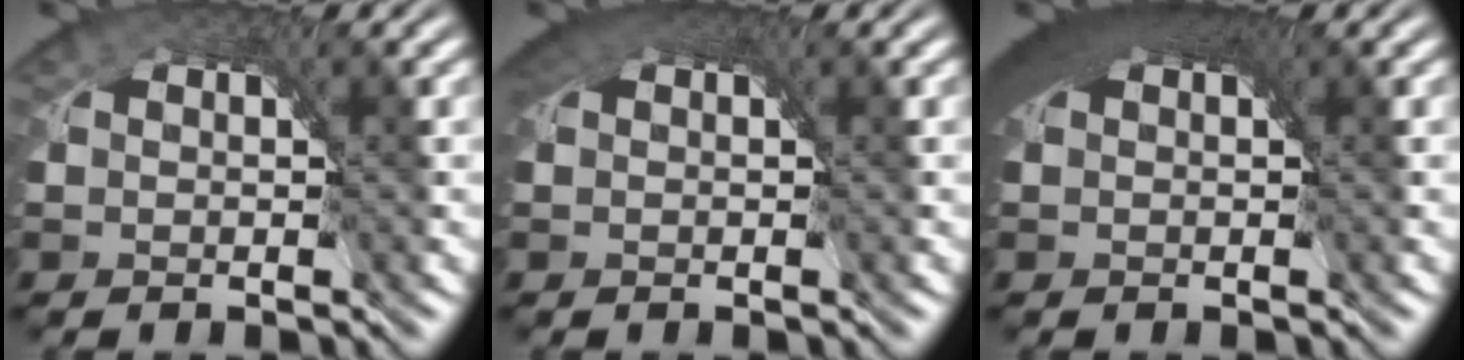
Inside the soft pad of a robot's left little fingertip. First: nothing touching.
{"total": 1.9, "force": [0.9, 1.3, 1.1], "torque": [-0.027, -0.004, 0.013]}
{"total": 5.6, "force": [2.0, 3.2, 4.1], "torque": [-0.078, -0.009, 0.031]}